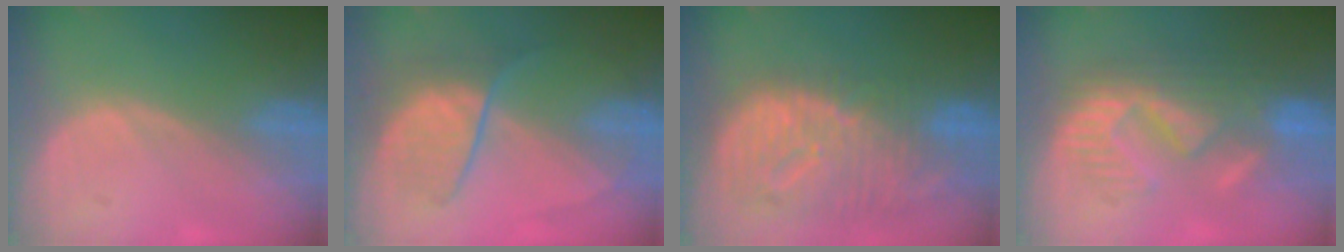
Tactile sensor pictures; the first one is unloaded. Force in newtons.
{"total": 6.3, "press": 6.3, "slide": 0.7}
{"total": 12.5, "press": 10.8, "slide": 6.4}
{"total": 10.5, "press": 9.6, "slide": 4.1}